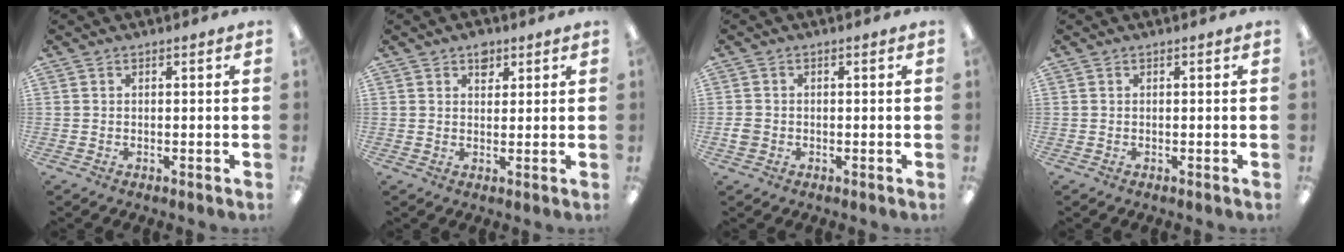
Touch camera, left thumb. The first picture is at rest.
{"total": 3.5, "force": [2.2, 2.3, 1.5], "torque": [-0.002, -0.009, 0.034]}
{"total": 2.3, "force": [-0.6, 1.9, 1.1], "torque": [-0.018, 0.004, -0.010]}
{"total": 0.0}